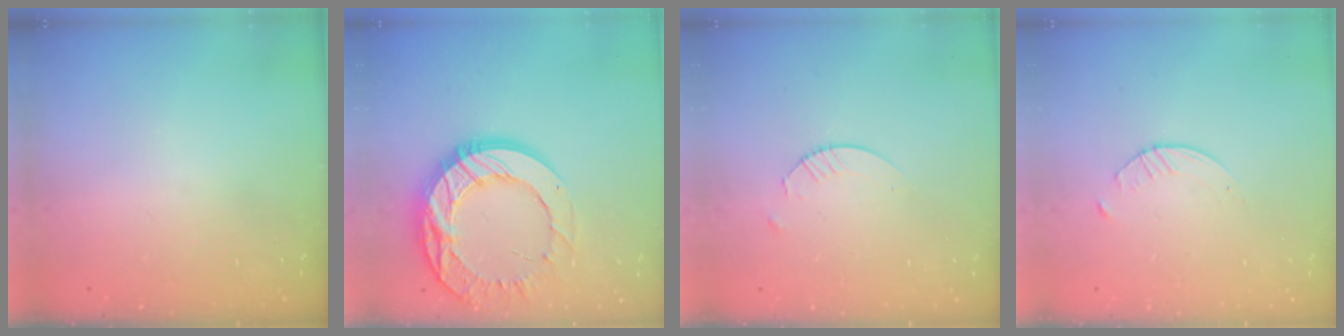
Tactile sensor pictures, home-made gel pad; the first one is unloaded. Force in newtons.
{"total": 21.8, "press": 21.7, "slide": 1.9}
{"total": 2.4, "press": 2.4, "slide": 0.3}
{"total": 2.0, "press": 2.0, "slide": 0.3}